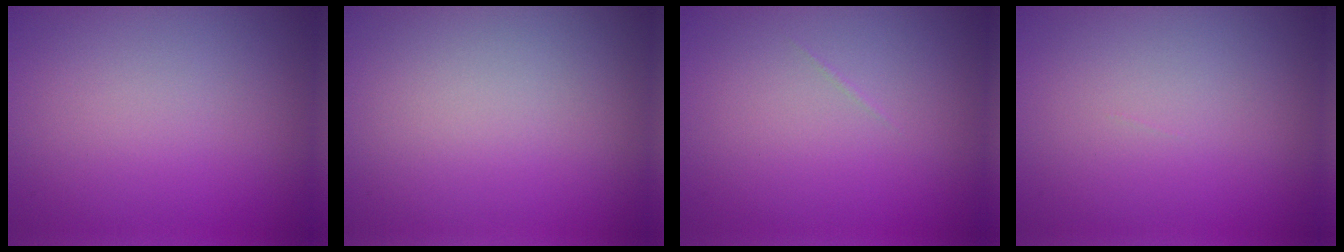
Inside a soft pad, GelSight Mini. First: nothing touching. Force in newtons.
{"total": 0.0}
{"total": 0.0}
{"total": 0.0}